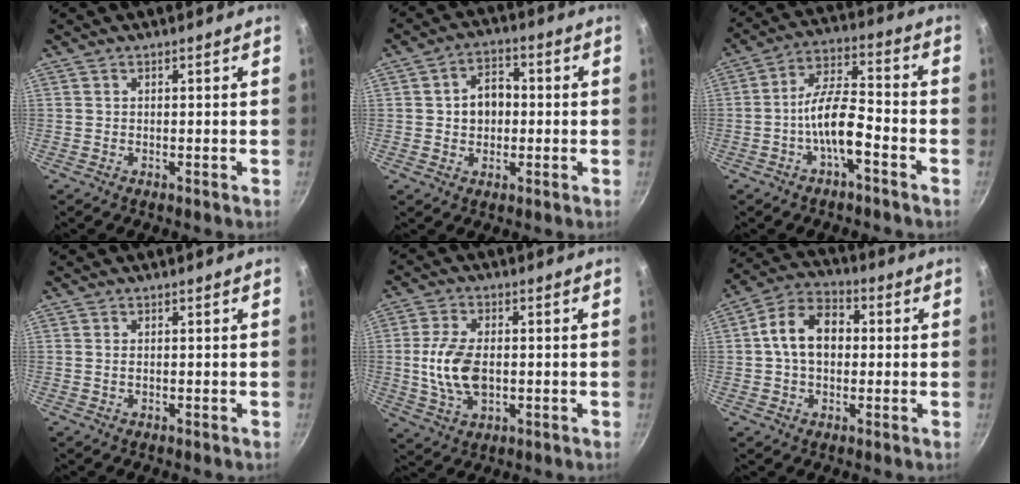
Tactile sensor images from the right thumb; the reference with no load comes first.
{"total": 7.4, "force": [0.2, 5.6, 4.7], "torque": [-0.040, 0.015, -0.003]}
{"total": 9.5, "force": [-3.8, 3.2, 8.0], "torque": [-0.139, 0.044, -0.075]}
{"total": 1.0, "force": [0.0, 0.6, 0.8], "torque": [-0.015, 0.001, 0.000]}
{"total": 10.6, "force": [-0.4, 6.2, 8.6], "torque": [-0.165, 0.004, -0.007]}
{"total": 11.6, "force": [0.7, 8.2, 8.2], "torque": [-0.111, 0.029, -0.004]}